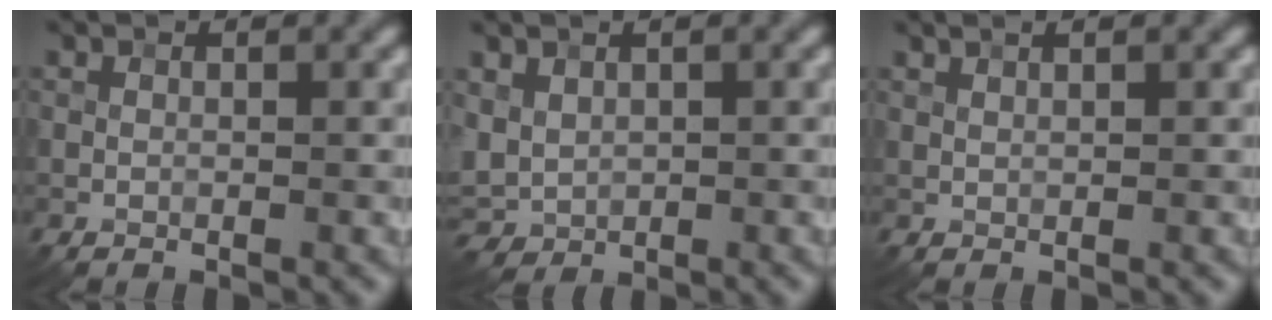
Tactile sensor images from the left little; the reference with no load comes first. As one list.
[{"total": 3.0, "force": [0.6, 2.4, 1.7], "torque": [-0.042, 0.000, 0.014]}, {"total": 0.9, "force": [0.8, 0.0, 0.2], "torque": [-0.007, 0.000, 0.016]}]